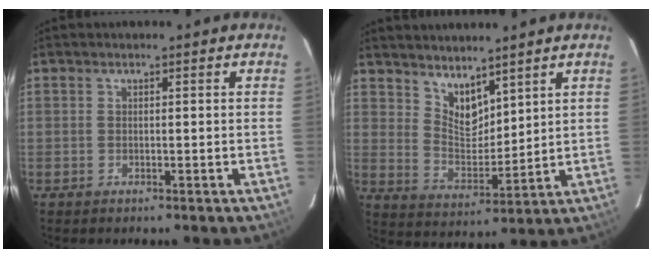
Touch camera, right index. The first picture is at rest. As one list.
[{"total": 7.5, "force": [5.9, 3.3, 3.4], "torque": [-0.049, -0.003, 0.116]}]